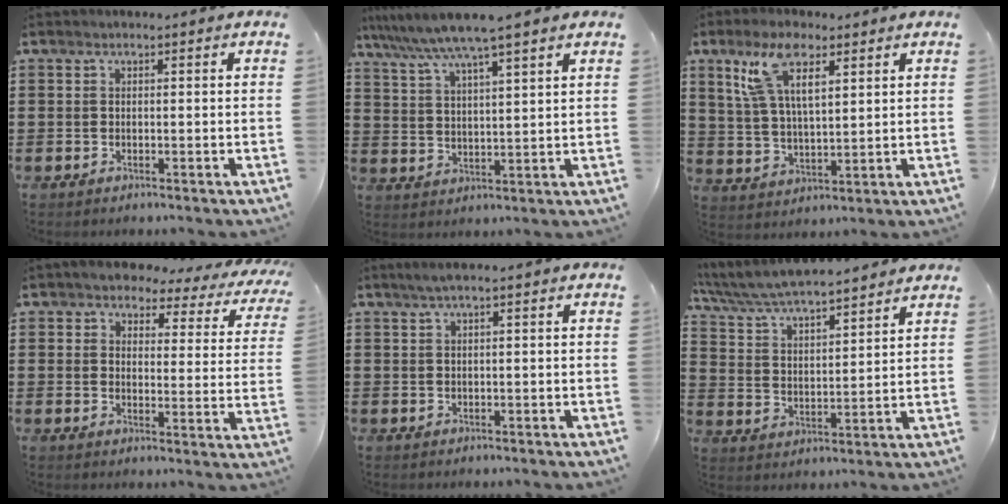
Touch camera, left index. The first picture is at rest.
{"total": 6.4, "force": [5.3, -0.5, 3.5], "torque": [-0.086, -0.027, 0.088]}
{"total": 9.5, "force": [5.3, 3.7, 6.9], "torque": [-0.149, 0.007, 0.098]}
{"total": 4.2, "force": [3.8, 1.3, 1.4], "torque": [-0.041, -0.022, 0.059]}
{"total": 1.5, "force": [0.4, 0.0, 1.4], "torque": [-0.024, -0.002, 0.008]}
{"total": 6.1, "force": [5.8, 0.4, 1.9], "torque": [-0.064, -0.037, 0.098]}